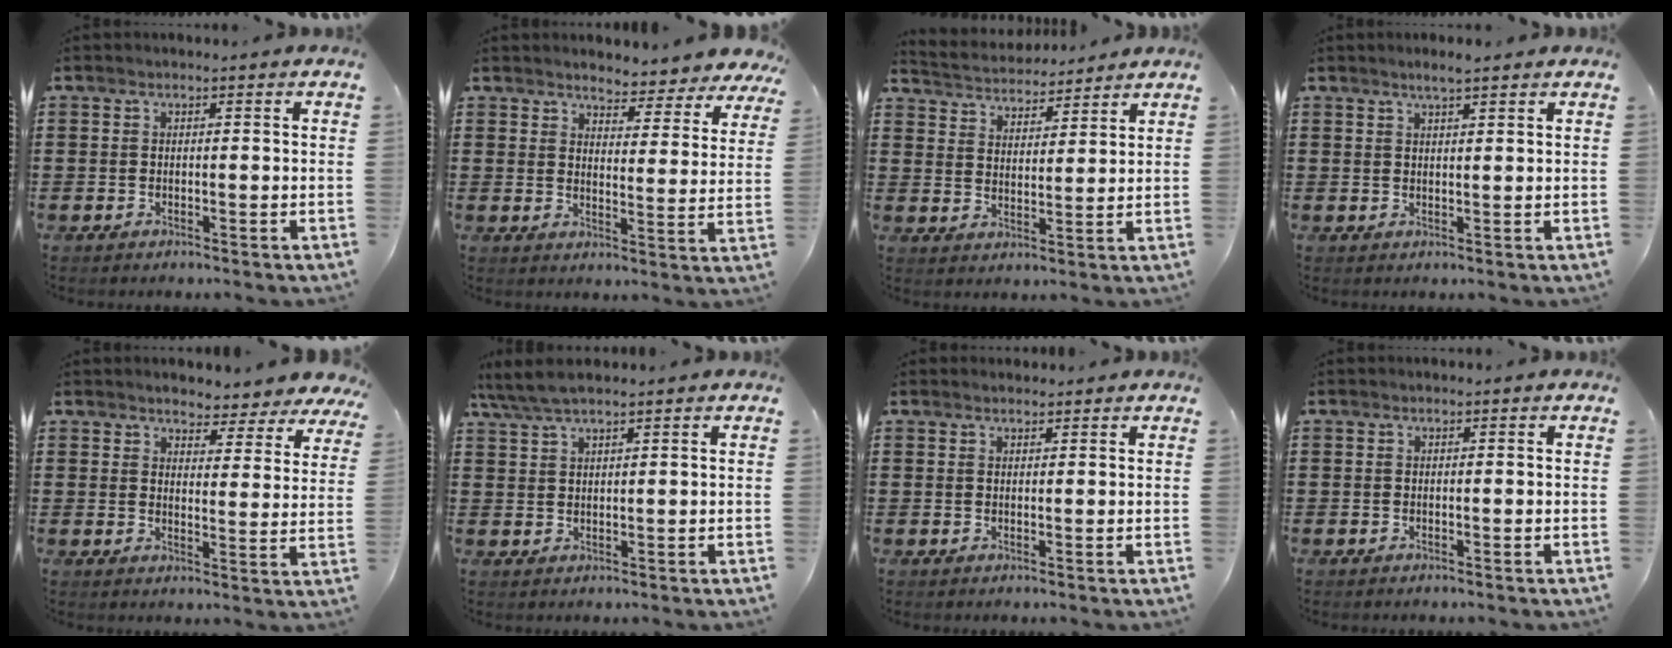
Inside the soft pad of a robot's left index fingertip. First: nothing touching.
{"total": 3.8, "force": [3.8, 0.1, -0.1], "torque": [-0.013, -0.030, 0.062]}
{"total": 3.8, "force": [3.7, 0.7, -0.5], "torque": [-0.013, -0.021, 0.063]}
{"total": 2.3, "force": [1.9, 0.1, 1.3], "torque": [-0.027, 0.003, 0.034]}
{"total": 3.6, "force": [3.6, 0.2, -0.1], "torque": [-0.011, -0.026, 0.060]}
{"total": 3.9, "force": [3.1, 0.5, 2.3], "torque": [-0.052, 0.001, 0.058]}
{"total": 0.9, "force": [0.8, 0.3, 0.0], "torque": [-0.002, 0.001, 0.017]}
{"total": 0.0}